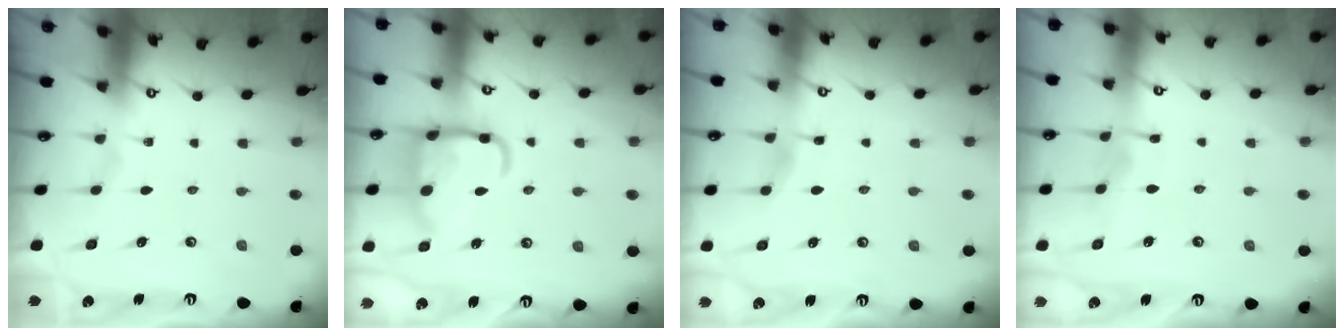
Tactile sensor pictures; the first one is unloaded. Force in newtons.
{"total": 15.6, "press": 15.5, "slide": 1.5}
{"total": 2.6, "press": 2.6, "slide": 0.3}
{"total": 4.5, "press": 4.5, "slide": 0.3}